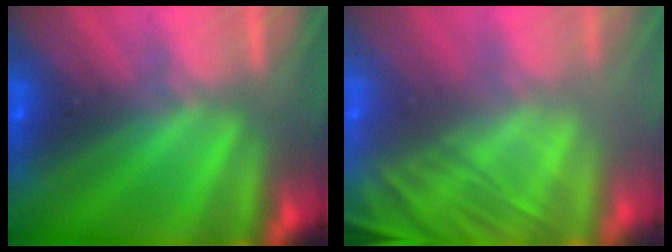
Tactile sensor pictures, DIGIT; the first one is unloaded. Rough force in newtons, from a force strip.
{"total": 6.9}